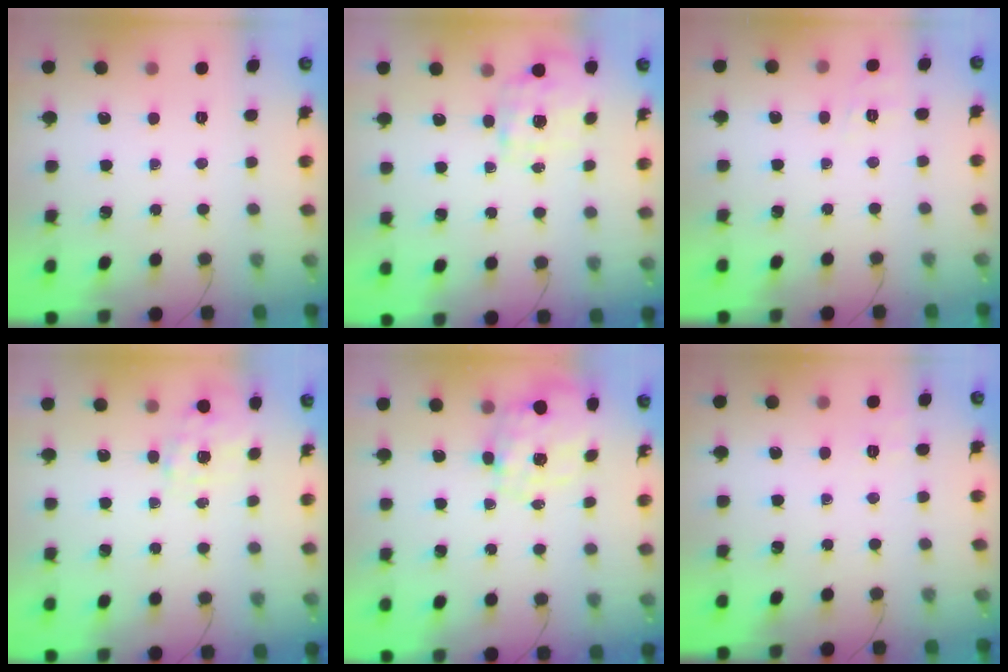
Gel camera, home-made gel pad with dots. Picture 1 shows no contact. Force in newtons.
{"total": 1.7, "press": 1.6, "slide": 0.6}
{"total": 3.3, "press": 2.8, "slide": 1.8}
{"total": 1.2, "press": 1.1, "slide": 0.5}
{"total": 2.3, "press": 2.1, "slide": 1.1}
{"total": 1.8, "press": 0.9, "slide": 1.6}